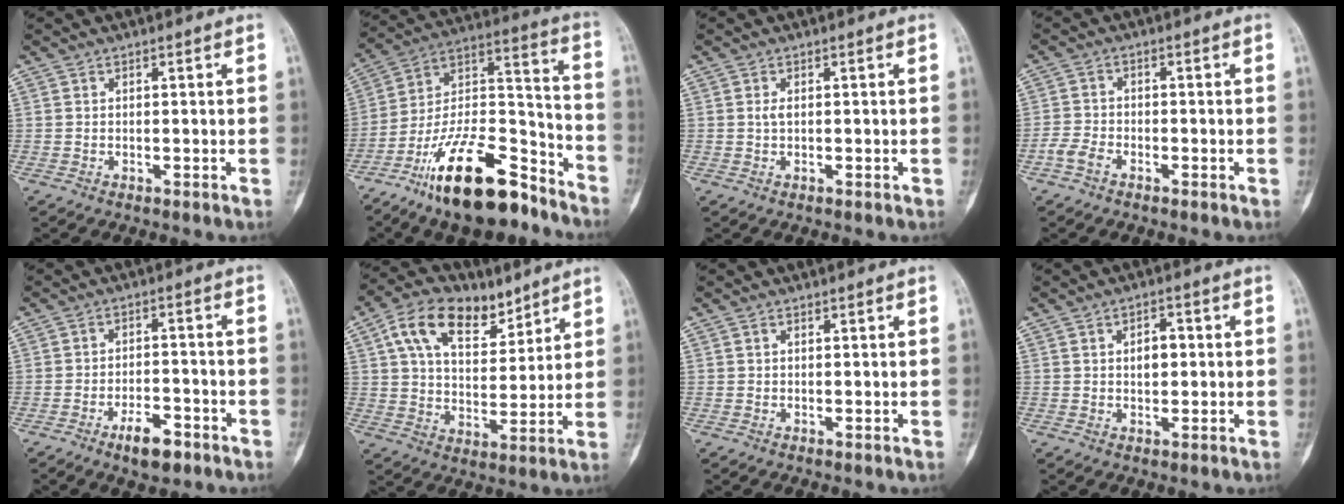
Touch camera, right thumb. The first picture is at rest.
{"total": 23.4, "force": [-15.8, 8.9, 14.7], "torque": [-0.248, 0.097, -0.275]}
{"total": 1.1, "force": [0.0, 0.5, 1.0], "torque": [-0.019, 0.000, 0.001]}
{"total": 3.1, "force": [-2.0, 1.8, 1.7], "torque": [-0.036, 0.010, -0.042]}
{"total": 6.4, "force": [-3.9, 2.7, 4.2], "torque": [-0.060, 0.022, -0.058]}
{"total": 15.4, "force": [8.5, 9.0, 9.2], "torque": [-0.127, -0.021, 0.151]}
{"total": 0.5, "force": [0.3, 0.3, 0.2], "torque": [-0.003, 0.001, 0.005]}
{"total": 1.9, "force": [0.2, 1.1, 1.5], "torque": [-0.015, 0.003, 0.002]}